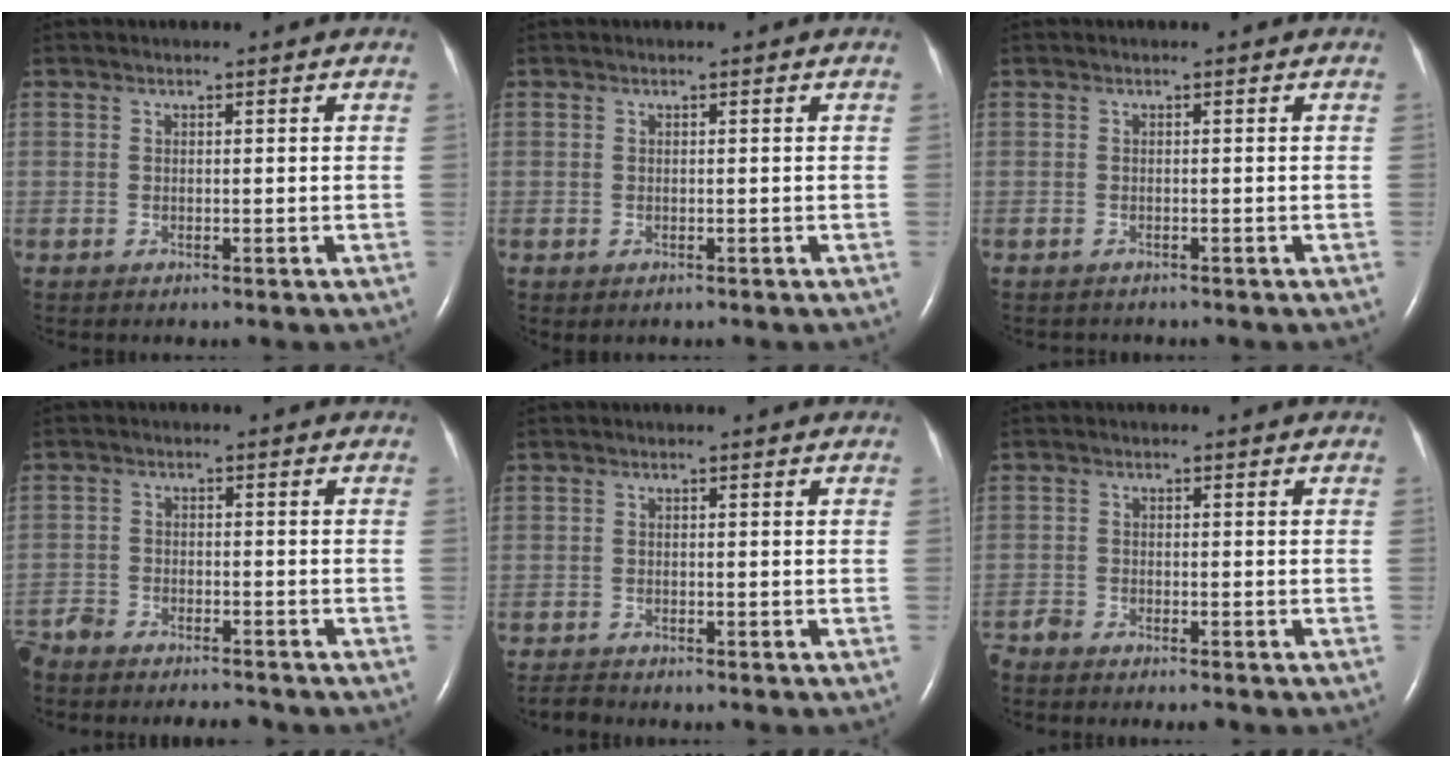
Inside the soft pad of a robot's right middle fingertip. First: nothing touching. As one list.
[{"total": 0.0}, {"total": 1.2, "force": [-1.1, 0.5, 0.1], "torque": [-0.010, -0.001, -0.015]}, {"total": 10.2, "force": [-9.3, 2.5, 3.5], "torque": [-0.070, -0.005, -0.144]}, {"total": 1.4, "force": [-1.4, 0.0, -0.1], "torque": [-0.003, -0.009, -0.024]}, {"total": 4.2, "force": [-4.0, 0.6, 1.3], "torque": [-0.017, -0.011, -0.067]}]